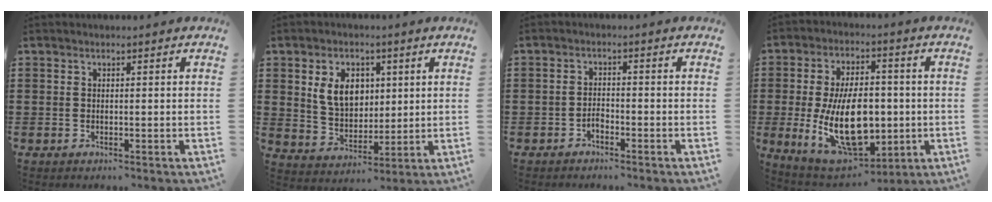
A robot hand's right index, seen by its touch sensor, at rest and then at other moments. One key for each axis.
{"total": 7.5, "fx": 2.1, "fy": 5.6, "fz": 4.6, "tx": -0.102, "ty": 0.008, "tz": 0.032}
{"total": 1.6, "fx": -1.2, "fy": 0.7, "fz": 0.8, "tx": -0.021, "ty": -0.003, "tz": -0.024}
{"total": 15.8, "fx": -1.6, "fy": 8.8, "fz": 13.0, "tx": -0.248, "ty": -0.018, "tz": -0.029}